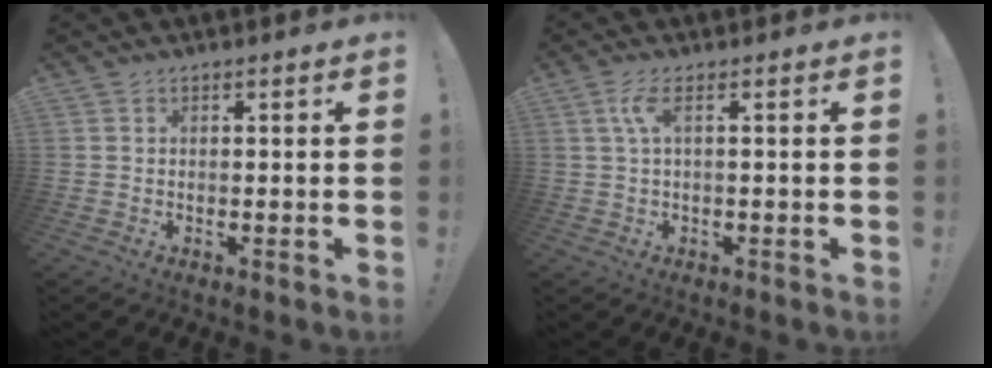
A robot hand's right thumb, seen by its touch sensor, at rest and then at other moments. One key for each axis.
{"total": 4.2, "fx": 0.9, "fy": 0.7, "fz": 4.0, "tx": -0.084, "ty": 0.002, "tz": 0.016}